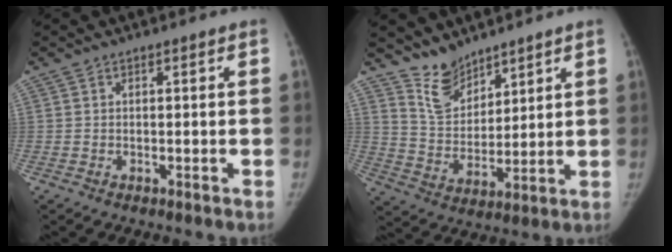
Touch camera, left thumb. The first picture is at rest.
{"total": 7.8, "force": [6.7, 3.6, 1.8], "torque": [-0.006, -0.059, 0.143]}